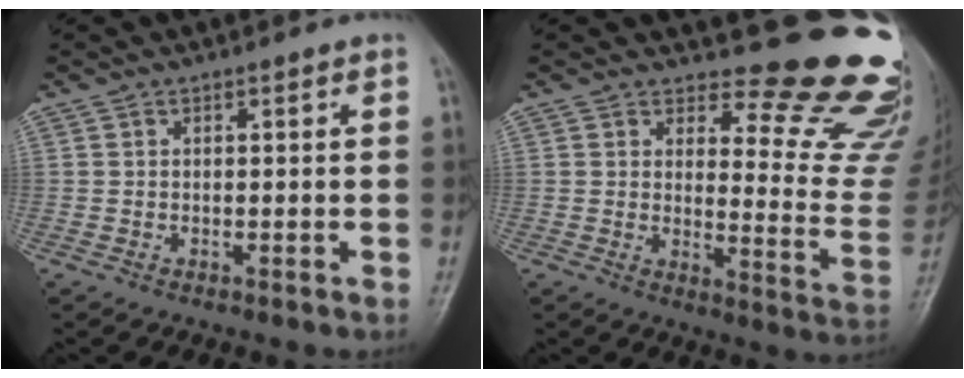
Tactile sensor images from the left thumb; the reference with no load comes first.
{"total": 16.7, "force": [15.1, 4.5, 5.6], "torque": [-0.020, -0.174, 0.165]}